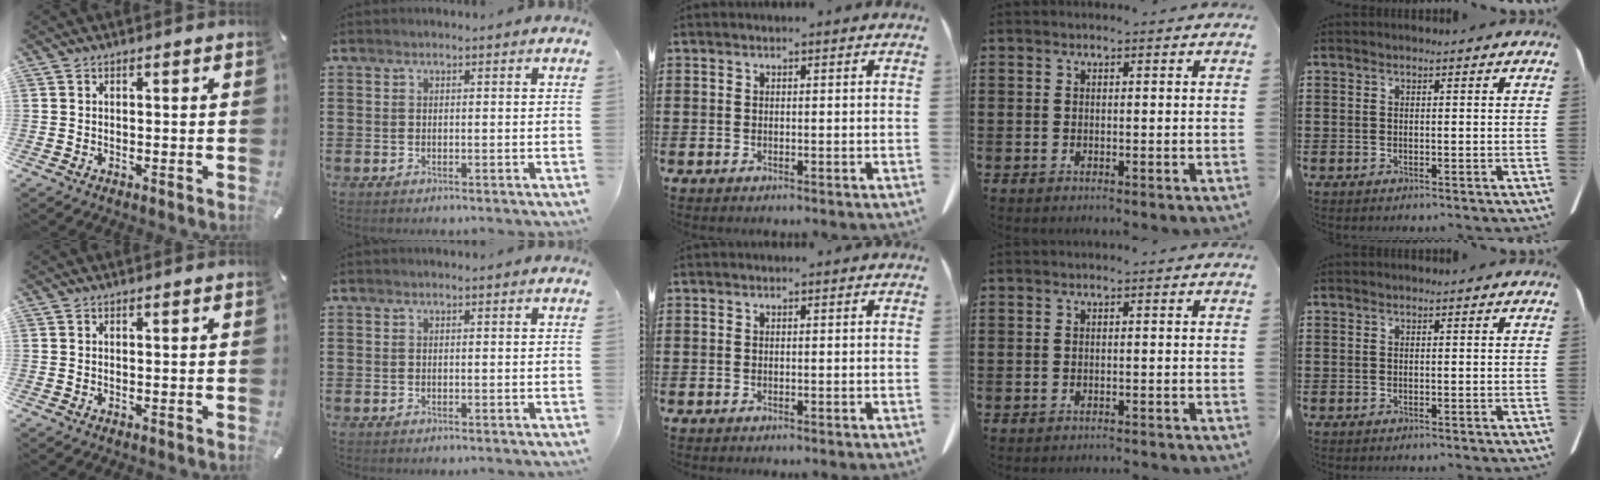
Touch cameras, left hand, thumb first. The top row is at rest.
{"ring": {"total": 0.9, "force": [-0.9, 0.0, 0.1], "torque": [-0.005, 0.000, -0.018]}}